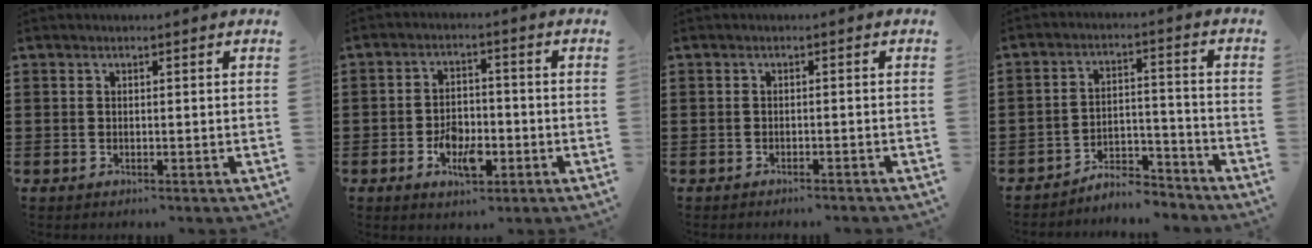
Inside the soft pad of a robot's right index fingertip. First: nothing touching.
{"total": 6.0, "force": [-2.2, 3.4, 4.4], "torque": [-0.079, 0.004, -0.042]}
{"total": 1.0, "force": [-0.9, -0.1, 0.0], "torque": [-0.004, 0.000, -0.019]}
{"total": 5.4, "force": [-5.2, 1.0, 0.9], "torque": [-0.015, 0.013, -0.103]}